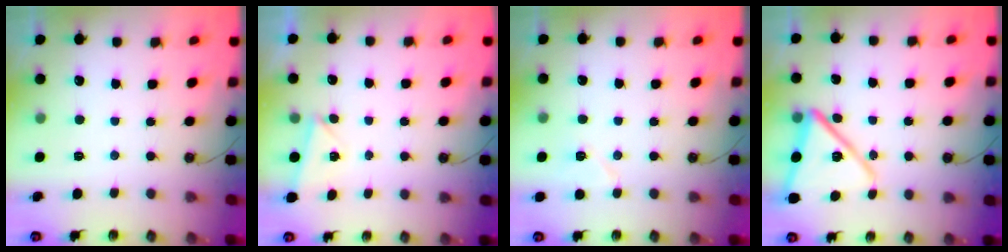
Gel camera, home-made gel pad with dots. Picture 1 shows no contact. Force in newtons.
{"total": 1.8, "press": 1.4, "slide": 1.2}
{"total": 6.3, "press": 6.1, "slide": 1.6}
{"total": 15.0, "press": 14.9, "slide": 1.5}